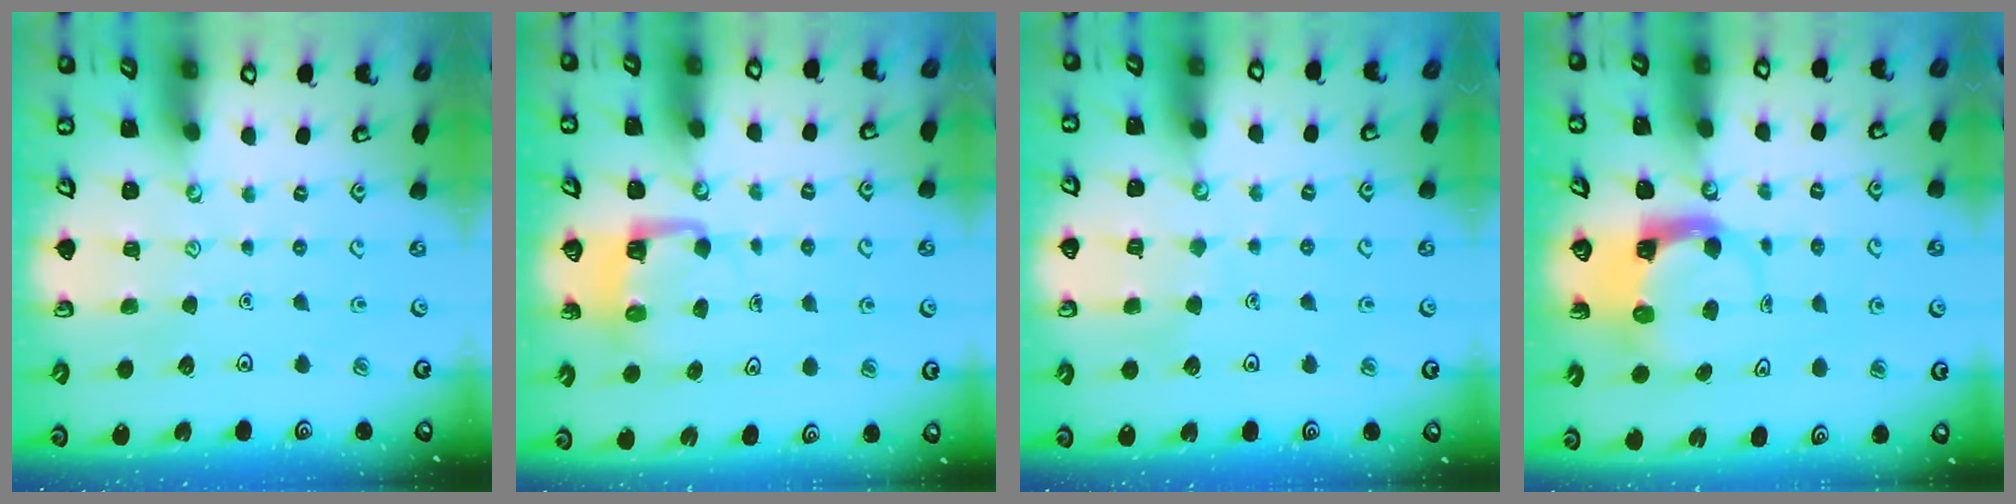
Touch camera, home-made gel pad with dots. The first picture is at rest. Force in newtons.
{"total": 3.8, "press": 3.8, "slide": 0.1}
{"total": 4.4, "press": 4.3, "slide": 0.4}
{"total": 3.8, "press": 3.8, "slide": 0.6}